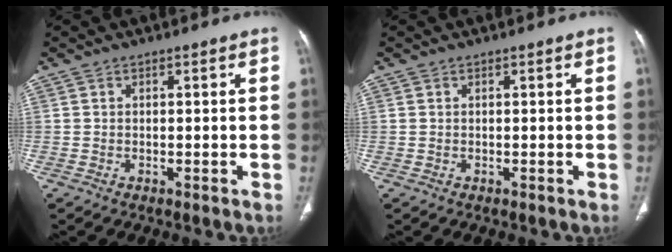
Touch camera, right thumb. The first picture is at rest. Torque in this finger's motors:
{"motor_torque": [0.13, 0.05, 0.00, 0.28, 0.03]}